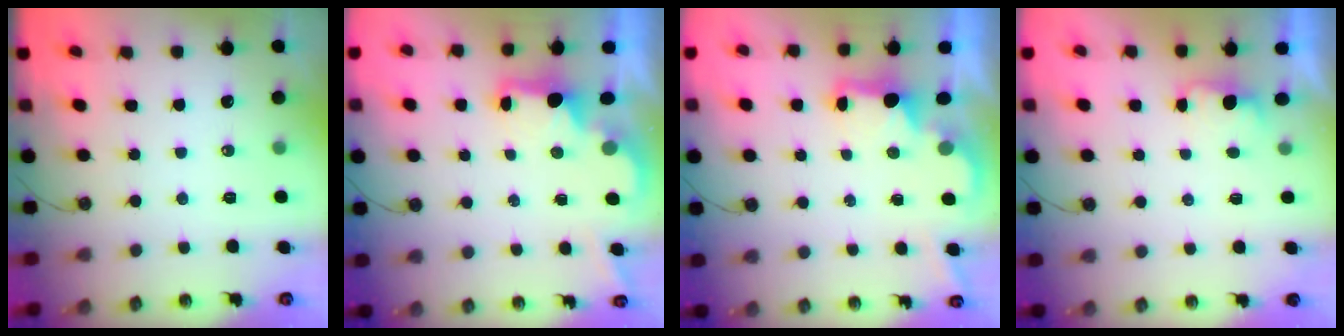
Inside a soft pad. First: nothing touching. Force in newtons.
{"total": 2.1, "press": 2.0, "slide": 0.8}
{"total": 2.1, "press": 2.0, "slide": 0.7}
{"total": 1.4, "press": 1.2, "slide": 0.8}